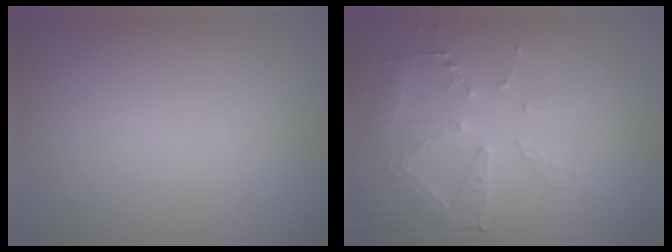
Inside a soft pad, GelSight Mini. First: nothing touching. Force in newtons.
{"total": 5.3, "press": 3.6, "slide": 3.8}